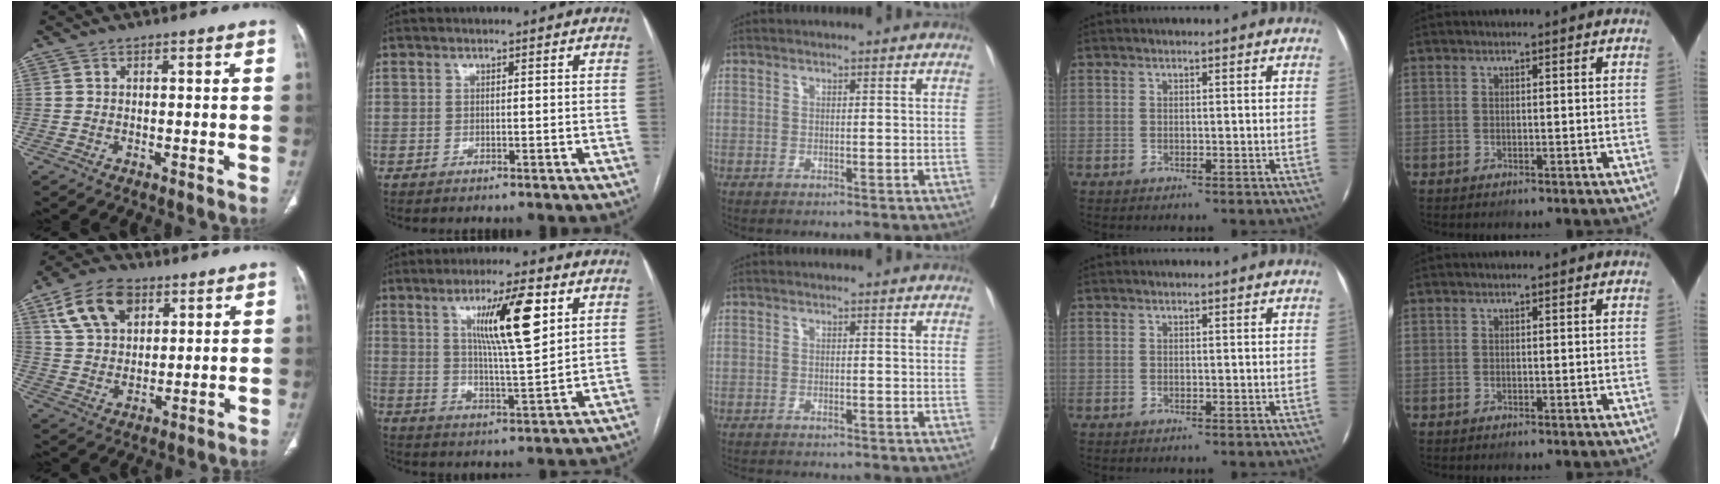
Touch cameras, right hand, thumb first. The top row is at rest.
{"thumb": {"total": 12.7, "force": [6.0, 8.0, 7.8], "torque": [-0.125, -0.011, 0.115]}, "index": {"total": 11.6, "force": [4.7, 0.9, 10.6], "torque": [-0.179, 0.000, 0.080]}, "middle": {"total": 4.6, "force": [-4.2, 0.8, 1.5], "torque": [-0.020, -0.004, -0.060]}}